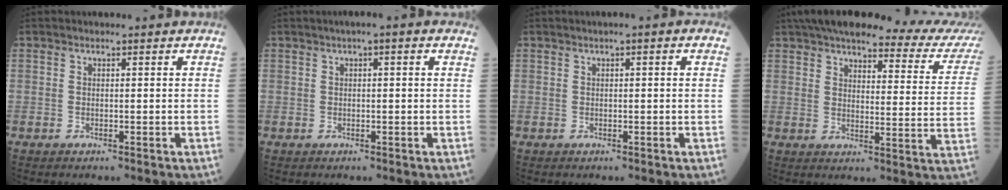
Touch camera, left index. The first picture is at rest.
{"total": 2.2, "force": [1.0, 0.3, 2.0], "torque": [-0.030, 0.014, 0.009]}
{"total": 1.2, "force": [0.4, 0.1, 1.1], "torque": [-0.017, 0.006, 0.002]}
{"total": 25.0, "force": [21.8, 3.7, 11.7], "torque": [-0.155, -0.023, 0.250]}